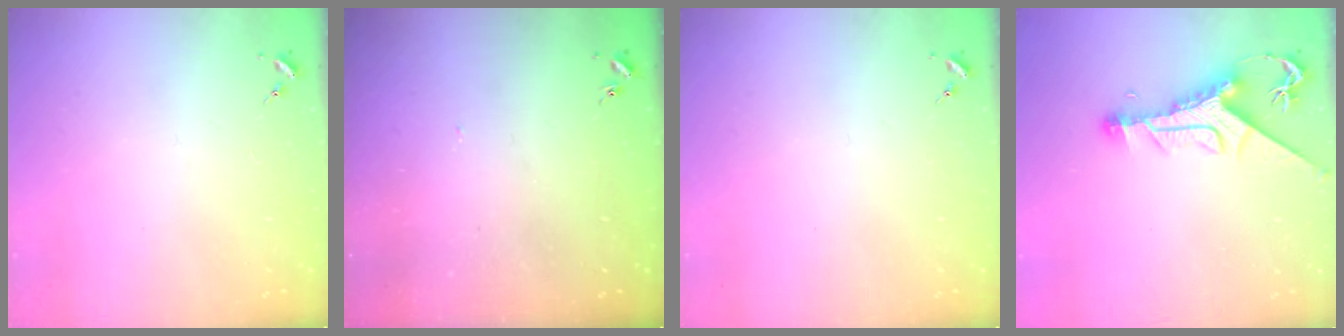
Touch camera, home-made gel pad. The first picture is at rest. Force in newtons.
{"total": 1.2, "press": 1.1, "slide": 0.1}
{"total": 0.0}
{"total": 10.1, "press": 10.1, "slide": 1.1}